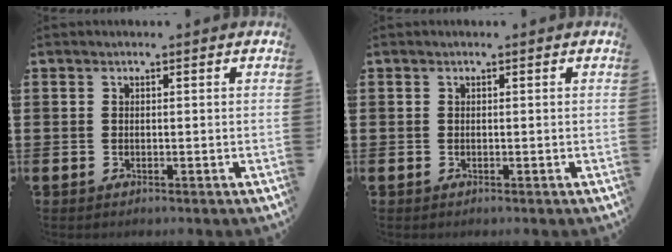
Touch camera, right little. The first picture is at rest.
{"total": 0.0}